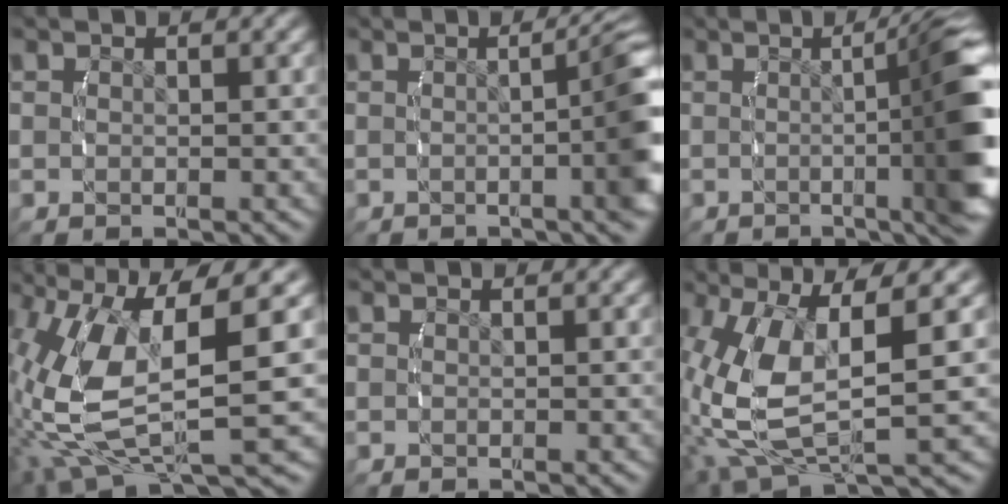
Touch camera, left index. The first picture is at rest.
{"total": 7.6, "force": [0.7, 3.0, 7.0], "torque": [-0.057, 0.023, -0.010]}
{"total": 11.2, "force": [0.7, 3.5, 10.7], "torque": [-0.111, 0.020, -0.007]}
{"total": 12.4, "force": [-0.4, 6.9, 10.3], "torque": [-0.209, -0.030, 0.007]}
{"total": 0.0}
{"total": 11.4, "force": [-0.4, 6.9, 9.0], "torque": [-0.199, -0.028, 0.009]}